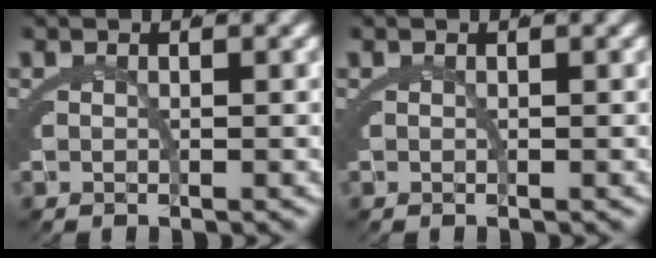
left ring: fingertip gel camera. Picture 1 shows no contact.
{"total": 0.0}